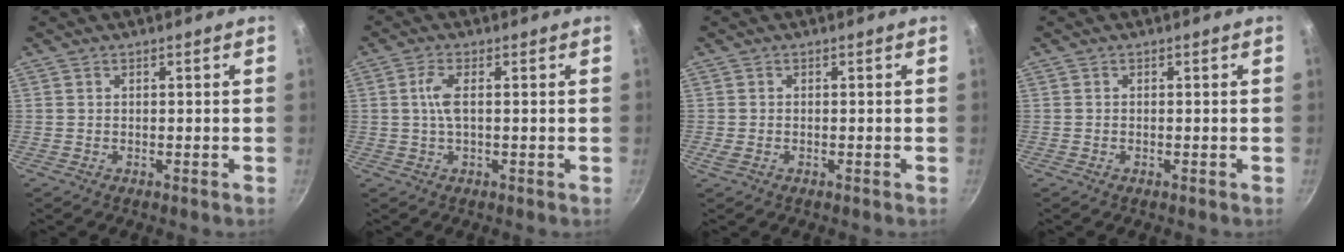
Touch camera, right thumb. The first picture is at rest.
{"total": 3.9, "force": [0.3, 1.1, 3.7], "torque": [-0.086, 0.005, 0.003]}
{"total": 1.3, "force": [-0.4, 0.7, 1.0], "torque": [-0.023, 0.001, -0.008]}
{"total": 0.0}